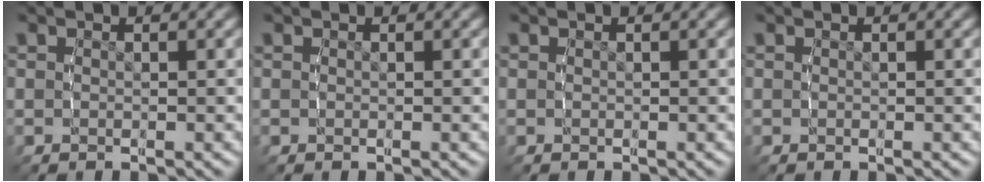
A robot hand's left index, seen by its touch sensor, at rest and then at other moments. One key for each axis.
{"total": 0.0}
{"total": 0.0}
{"total": 0.0}